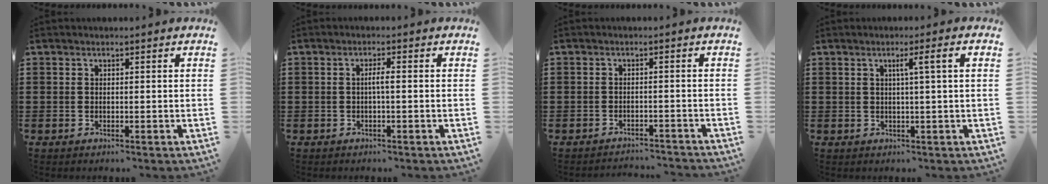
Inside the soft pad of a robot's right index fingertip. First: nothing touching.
{"total": 1.7, "force": [-0.2, 0.1, 1.7], "torque": [-0.032, 0.000, -0.006]}
{"total": 2.1, "force": [-2.1, 0.1, -0.2], "torque": [-0.004, 0.002, -0.046]}
{"total": 3.3, "force": [0.7, -0.4, 3.2], "torque": [-0.058, -0.004, 0.006]}